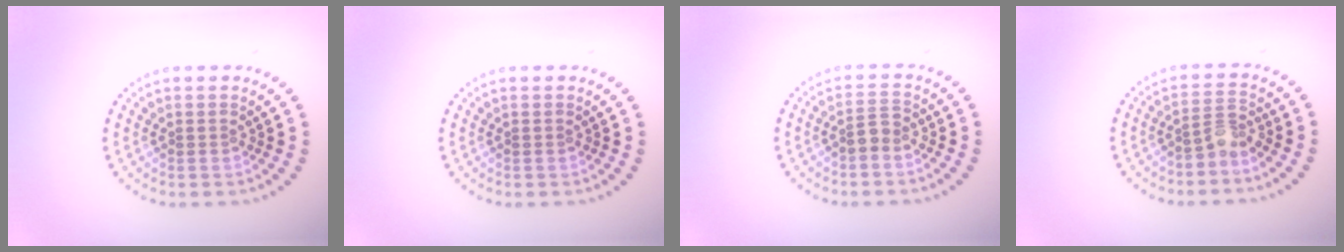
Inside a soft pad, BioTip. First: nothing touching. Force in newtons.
{"total": 0.0}
{"total": 1.7, "press": 1.4, "slide": 0.9}
{"total": 2.1, "press": 1.6, "slide": 1.4}